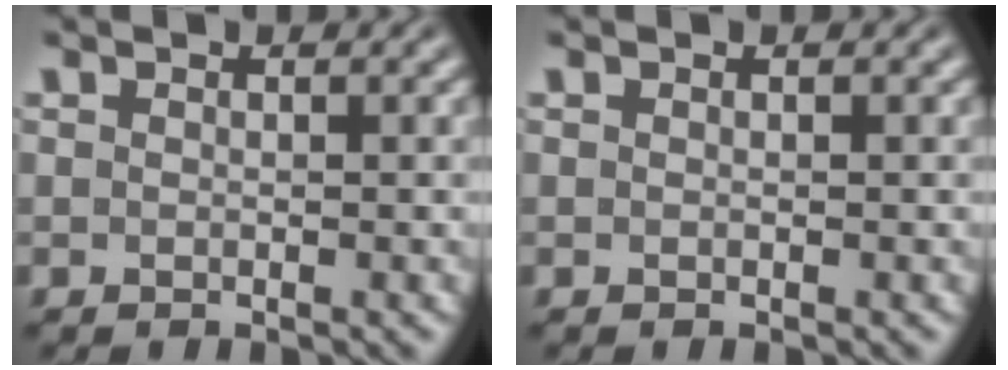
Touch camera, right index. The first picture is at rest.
{"total": 0.0}